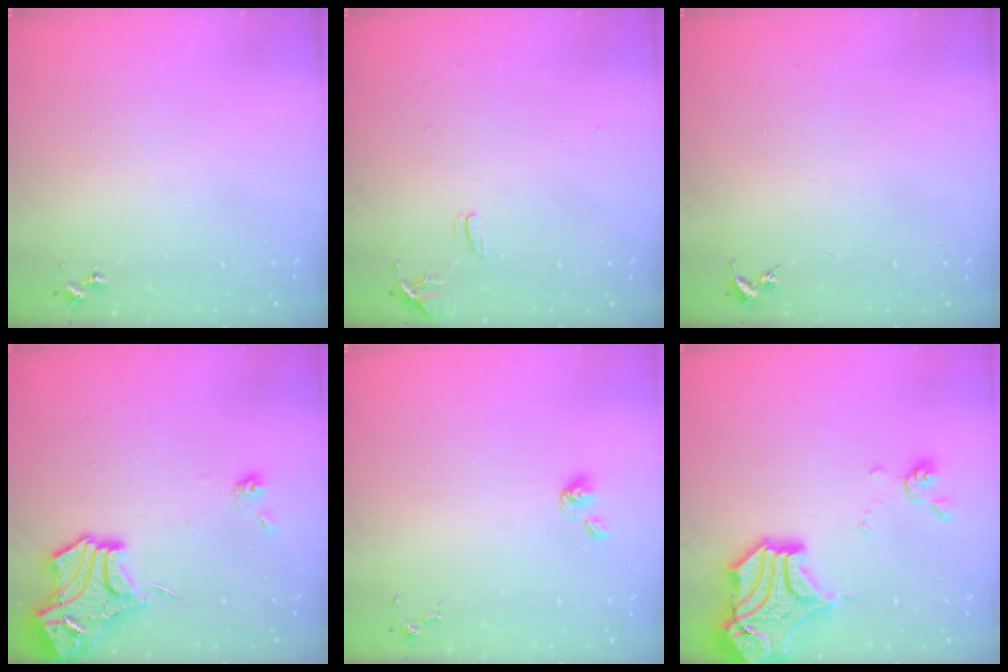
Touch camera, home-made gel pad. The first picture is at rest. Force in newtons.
{"total": 7.7, "press": 7.7, "slide": 0.7}
{"total": 0.0}
{"total": 15.5, "press": 15.4, "slide": 1.4}
{"total": 5.6, "press": 5.1, "slide": 2.3}
{"total": 20.2, "press": 20.0, "slide": 2.5}